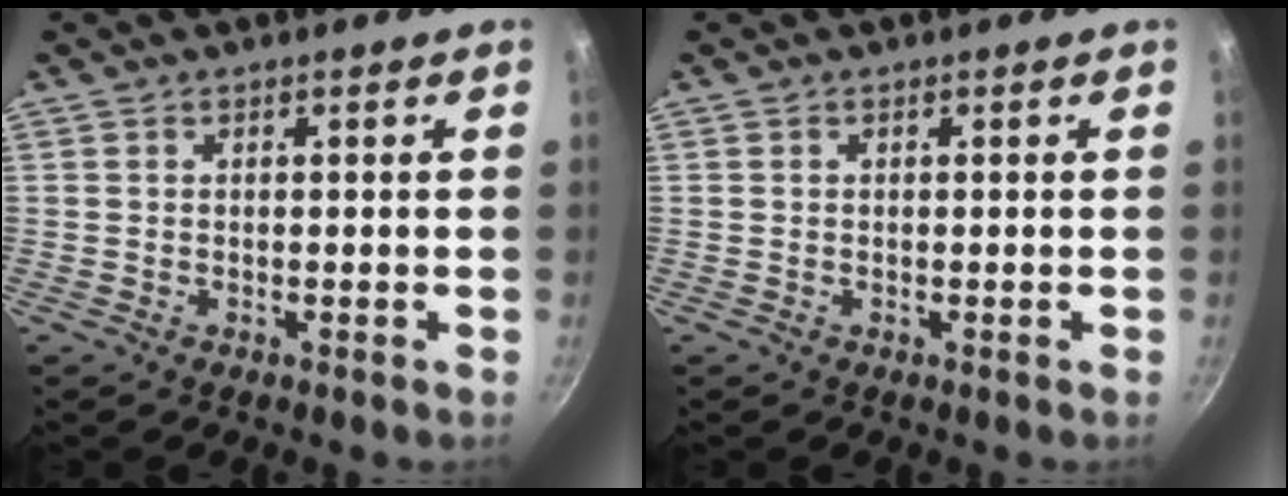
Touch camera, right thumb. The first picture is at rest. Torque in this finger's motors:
{"motor_torque": [-0.16, 0.32, -0.04, 0.54, 0.03]}